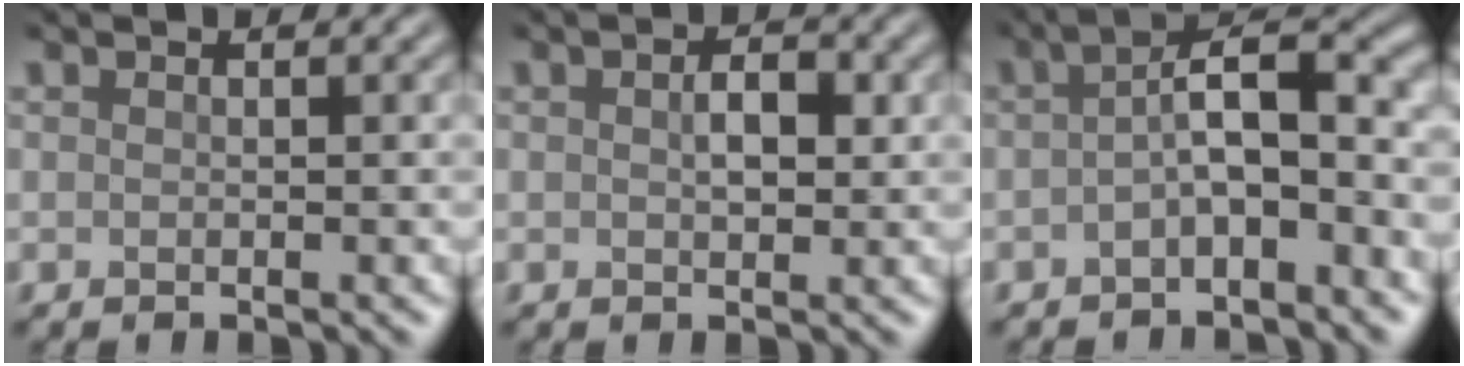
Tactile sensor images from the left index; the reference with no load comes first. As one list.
[{"total": 2.4, "force": [0.4, 1.2, 2.0], "torque": [-0.034, 0.002, 0.005]}, {"total": 5.3, "force": [-1.2, 1.8, 4.9], "torque": [-0.075, 0.015, -0.028]}]